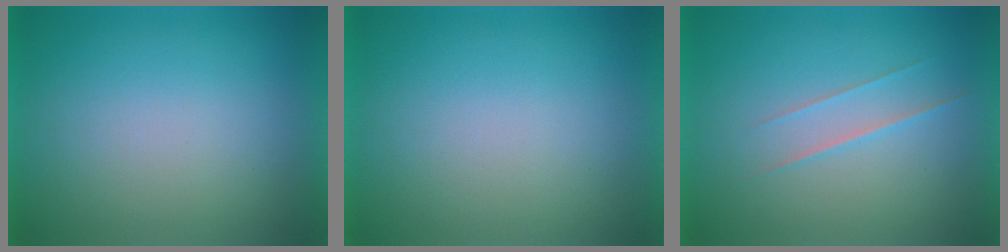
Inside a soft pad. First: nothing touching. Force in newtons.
{"total": 0.0}
{"total": 1.7}